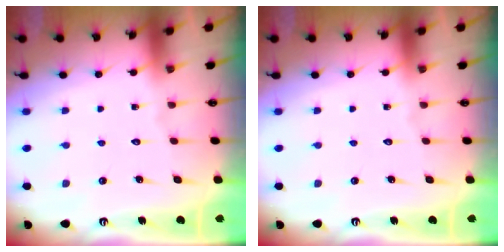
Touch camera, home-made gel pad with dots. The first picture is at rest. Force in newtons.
{"total": 0.0}